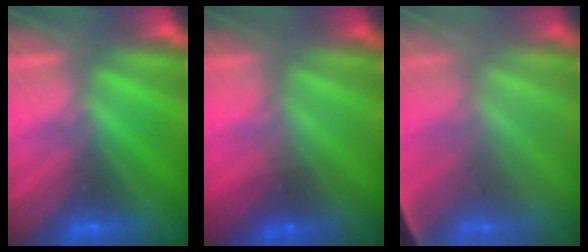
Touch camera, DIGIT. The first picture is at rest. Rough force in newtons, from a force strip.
{"total": 1.6}
{"total": 1.3}